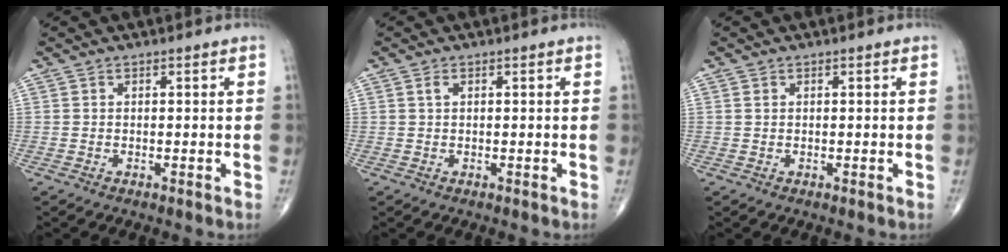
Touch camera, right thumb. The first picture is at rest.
{"total": 1.3, "force": [0.5, 0.7, 1.0], "torque": [-0.019, 0.005, 0.010]}
{"total": 0.5, "force": [0.2, 0.4, 0.3], "torque": [-0.003, 0.002, 0.005]}